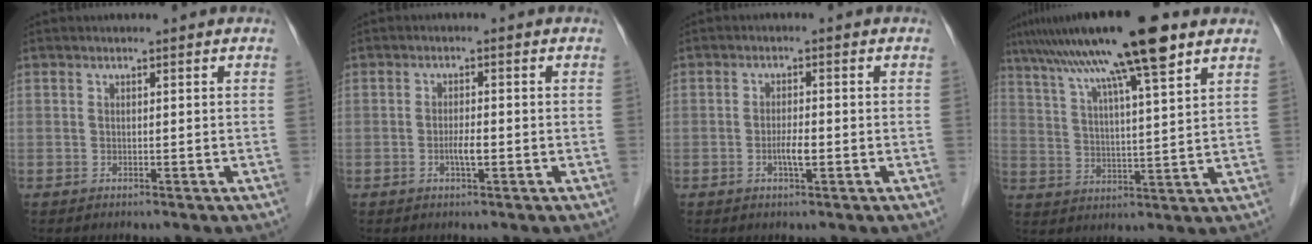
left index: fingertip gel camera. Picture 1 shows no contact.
{"total": 2.4, "force": [-0.8, 0.4, 2.2], "torque": [-0.042, 0.001, -0.014]}
{"total": 2.7, "force": [-0.9, 0.5, 2.5], "torque": [-0.049, 0.000, -0.015]}
{"total": 16.6, "force": [11.4, 0.8, 12.0], "torque": [-0.205, 0.040, 0.184]}